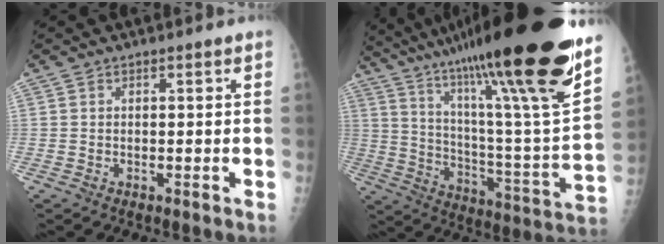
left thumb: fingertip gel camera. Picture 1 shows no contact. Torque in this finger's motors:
{"motor_torque": [1.77, -0.25, 1.78, -0.99, 0.67]}